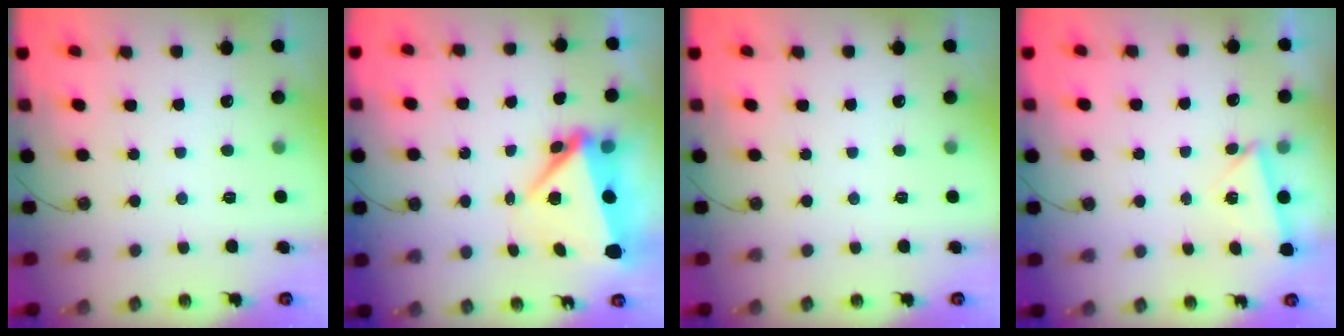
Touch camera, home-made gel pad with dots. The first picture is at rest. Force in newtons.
{"total": 6.8, "press": 6.6, "slide": 1.3}
{"total": 0.0}
{"total": 2.9, "press": 2.8, "slide": 0.6}